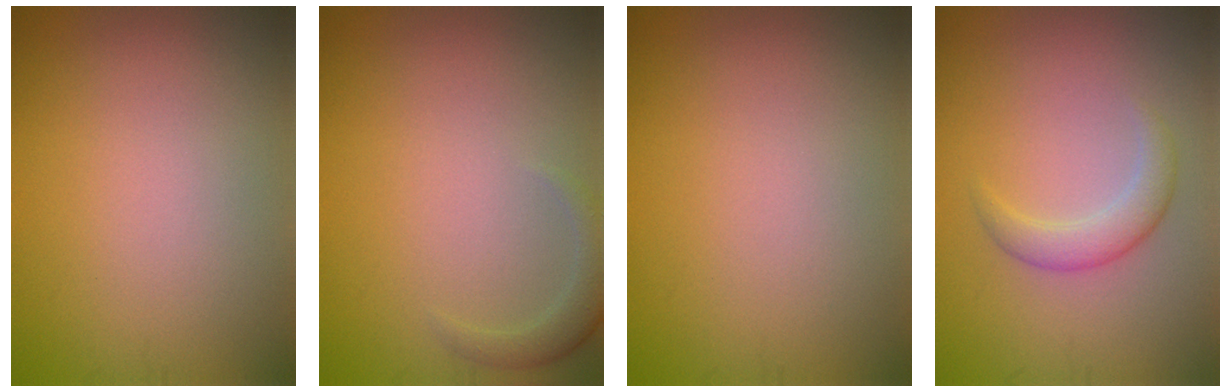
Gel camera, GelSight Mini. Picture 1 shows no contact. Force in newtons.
{"total": 1.8, "press": 1.8, "slide": 0.3}
{"total": 0.0}
{"total": 2.4, "press": 2.4, "slide": 0.2}